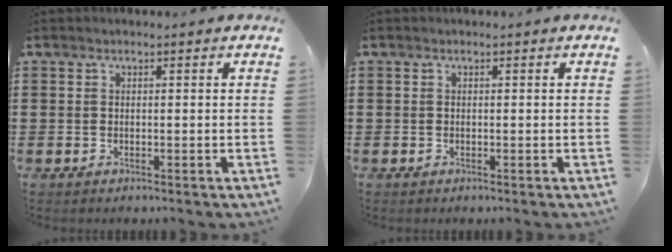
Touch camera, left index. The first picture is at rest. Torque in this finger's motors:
{"motor_torque": [-0.02, 0.01, 0.02, 0.00]}